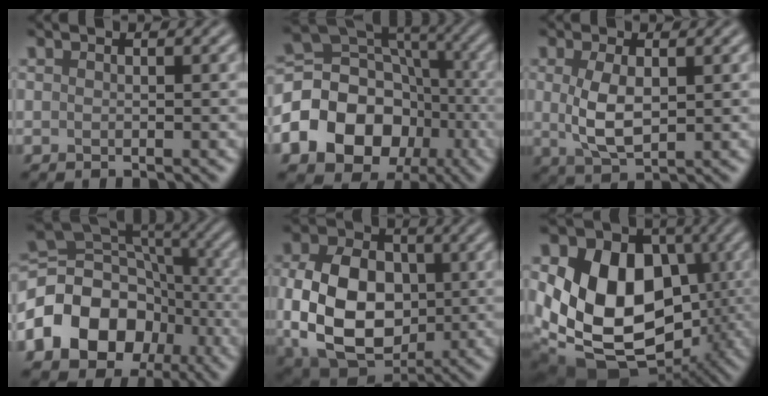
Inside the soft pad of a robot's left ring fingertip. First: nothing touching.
{"total": 13.1, "force": [-4.2, 10.6, 6.6], "torque": [-0.122, -0.001, -0.093]}
{"total": 3.9, "force": [0.4, 1.8, 3.5], "torque": [-0.078, -0.002, 0.011]}
{"total": 11.7, "force": [-4.4, 9.1, 5.9], "torque": [-0.113, 0.008, -0.090]}
{"total": 11.6, "force": [-0.6, 8.3, 8.0], "torque": [-0.167, -0.013, -0.010]}
{"total": 16.0, "force": [-1.2, 12.1, 10.5], "torque": [-0.160, 0.000, -0.034]}